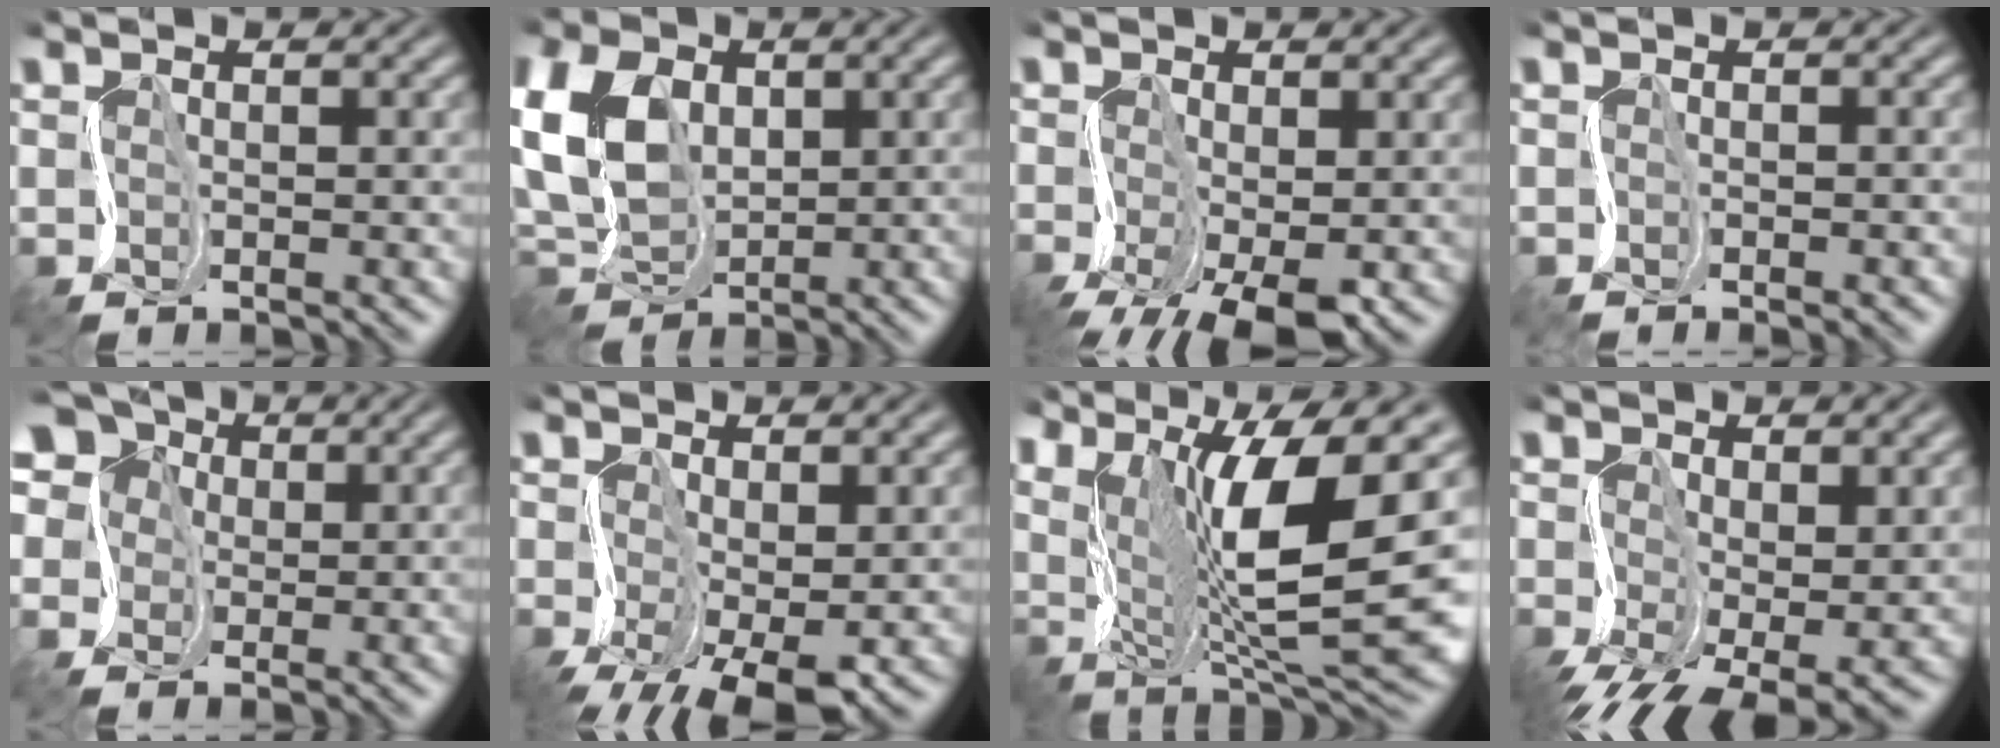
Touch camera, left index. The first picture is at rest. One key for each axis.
{"total": 7.4, "fx": 1.5, "fy": 5.1, "fz": 5.1, "tx": -0.116, "ty": 0.019, "tz": 0.013}
{"total": 6.3, "fx": -2.9, "fy": 2.2, "fz": 5.2, "tx": -0.100, "ty": -0.007, "tz": -0.050}
{"total": 1.2, "fx": -1.0, "fy": 0.2, "fz": 0.6, "tx": -0.001, "ty": 0.001, "tz": -0.017}
{"total": 10.3, "fx": 3.7, "fy": 8.3, "fz": 4.7, "tx": -0.097, "ty": 0.044, "tz": 0.005}
{"total": 6.6, "fx": -2.2, "fy": 2.7, "fz": 5.6, "tx": -0.105, "ty": -0.005, "tz": -0.039}
{"total": 14.1, "fx": 2.3, "fy": 3.4, "fz": 13.4, "tx": -0.231, "ty": 0.003, "tz": 0.052}
{"total": 7.5, "fx": -2.3, "fy": 3.2, "fz": 6.3, "tx": -0.117, "ty": -0.020, "tz": -0.037}